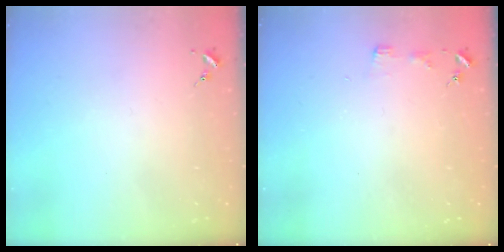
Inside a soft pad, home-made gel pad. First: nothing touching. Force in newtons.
{"total": 3.4, "press": 3.3, "slide": 0.4}